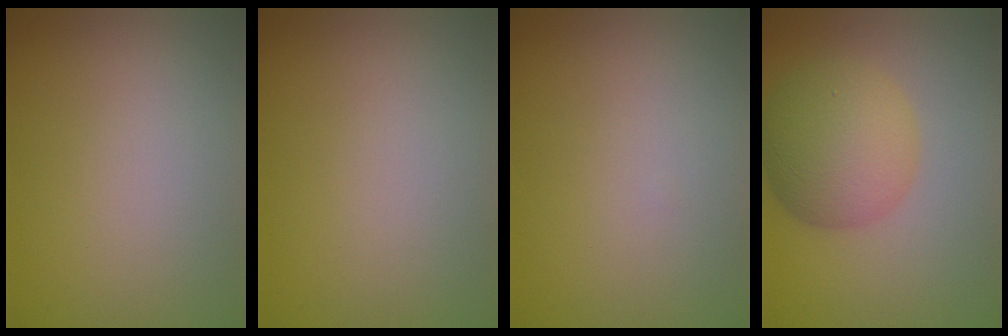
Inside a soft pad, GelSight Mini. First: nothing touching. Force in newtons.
{"total": 0.0}
{"total": 0.0}
{"total": 6.3, "press": 6.3, "slide": 0.1}